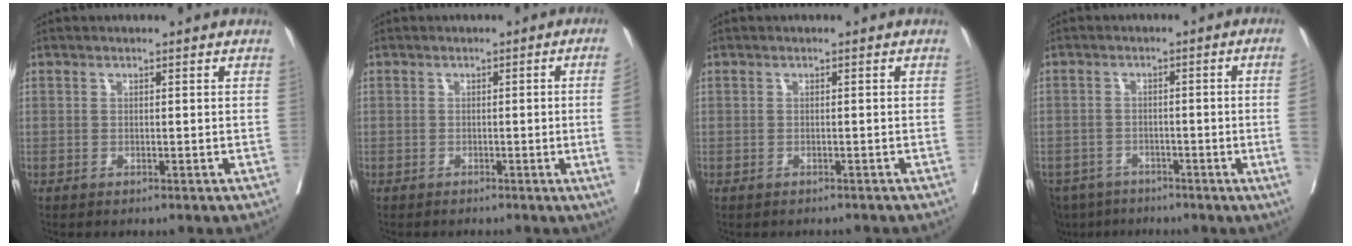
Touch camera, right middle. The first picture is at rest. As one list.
[{"total": 5.4, "force": [-1.4, -2.2, 4.8], "torque": [-0.053, -0.007, -0.020]}, {"total": 1.8, "force": [-1.7, 0.7, 0.2], "torque": [-0.001, -0.005, -0.027]}, {"total": 5.6, "force": [-3.6, 0.5, 4.3], "torque": [-0.066, 0.013, -0.058]}]